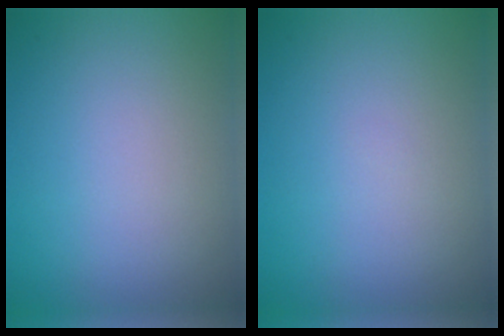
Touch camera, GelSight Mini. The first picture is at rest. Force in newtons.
{"total": 0.0}